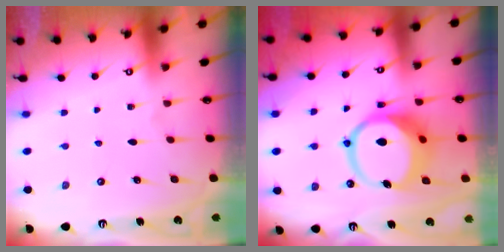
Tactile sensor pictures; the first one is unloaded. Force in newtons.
{"total": 13.2, "press": 13.2, "slide": 1.5}